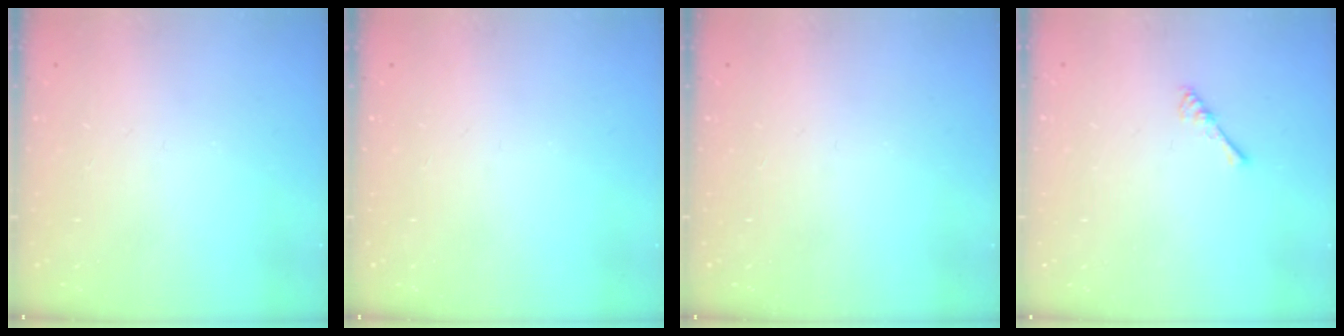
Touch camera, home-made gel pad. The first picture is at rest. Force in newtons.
{"total": 0.0}
{"total": 0.0}
{"total": 1.8, "press": 1.7, "slide": 0.4}